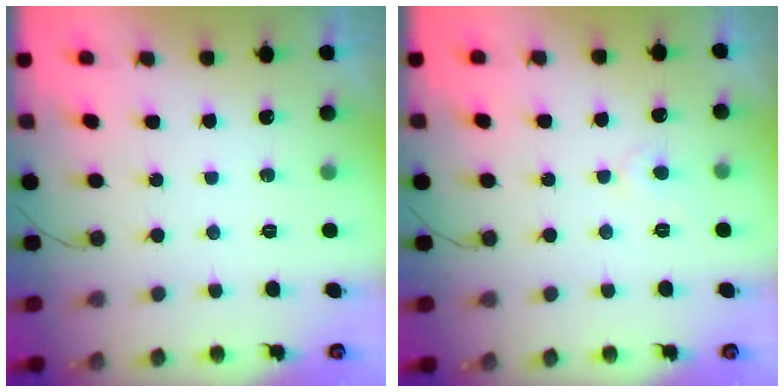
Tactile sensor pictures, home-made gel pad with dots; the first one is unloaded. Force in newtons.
{"total": 4.2, "press": 4.1, "slide": 0.4}